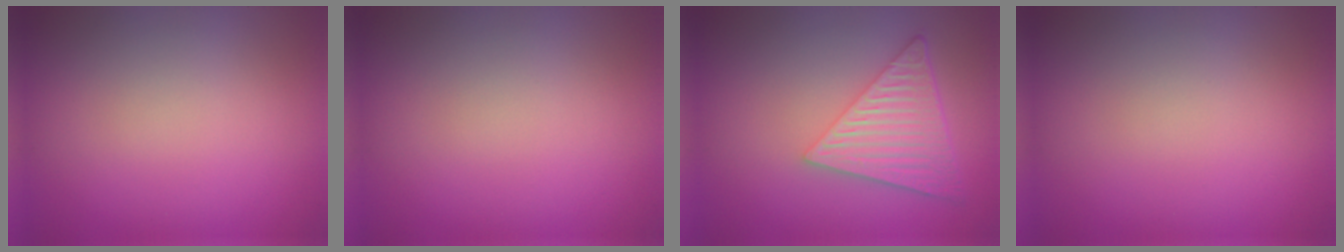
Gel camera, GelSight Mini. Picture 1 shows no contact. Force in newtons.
{"total": 0.0}
{"total": 6.2, "press": 4.5, "slide": 4.3}
{"total": 0.0}